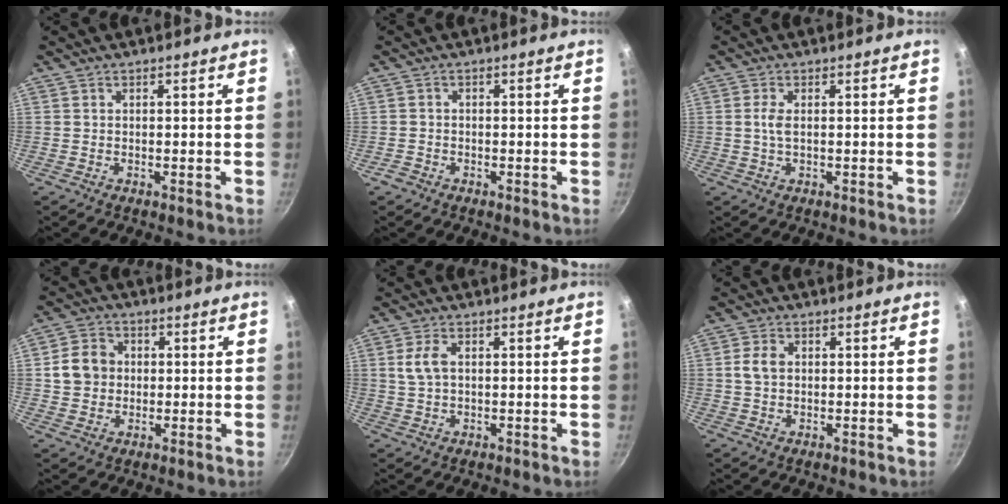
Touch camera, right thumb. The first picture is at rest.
{"total": 1.4, "force": [-1.0, 0.9, 0.2], "torque": [-0.004, 0.002, -0.022]}
{"total": 2.4, "force": [0.2, 1.1, 2.1], "torque": [-0.050, 0.001, 0.004]}
{"total": 7.4, "force": [0.5, 6.5, 3.6], "torque": [-0.048, 0.011, 0.003]}
{"total": 4.0, "force": [0.8, 2.2, 3.2], "torque": [-0.075, 0.005, 0.017]}
{"total": 3.6, "force": [0.5, 2.6, 2.5], "torque": [-0.049, 0.005, 0.008]}